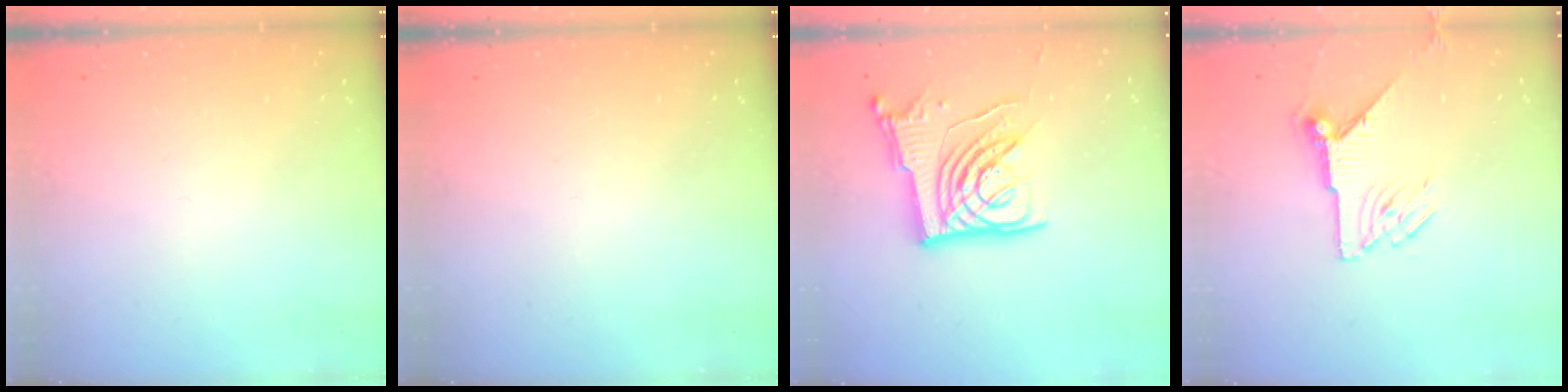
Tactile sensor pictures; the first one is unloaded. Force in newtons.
{"total": 0.0}
{"total": 14.9, "press": 14.8, "slide": 1.8}
{"total": 9.5, "press": 9.5, "slide": 0.5}